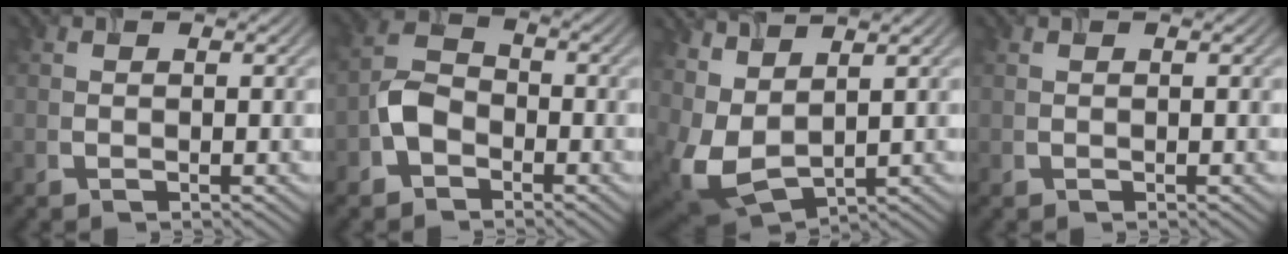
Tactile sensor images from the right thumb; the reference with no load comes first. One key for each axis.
{"total": 4.4, "fx": -2.2, "fy": 3.0, "fz": 2.3, "tx": -0.048, "ty": 0.006, "tz": -0.055}
{"total": 7.6, "fx": 3.2, "fy": 3.8, "fz": 5.7, "tx": -0.160, "ty": -0.009, "tz": 0.071}
{"total": 0.0}